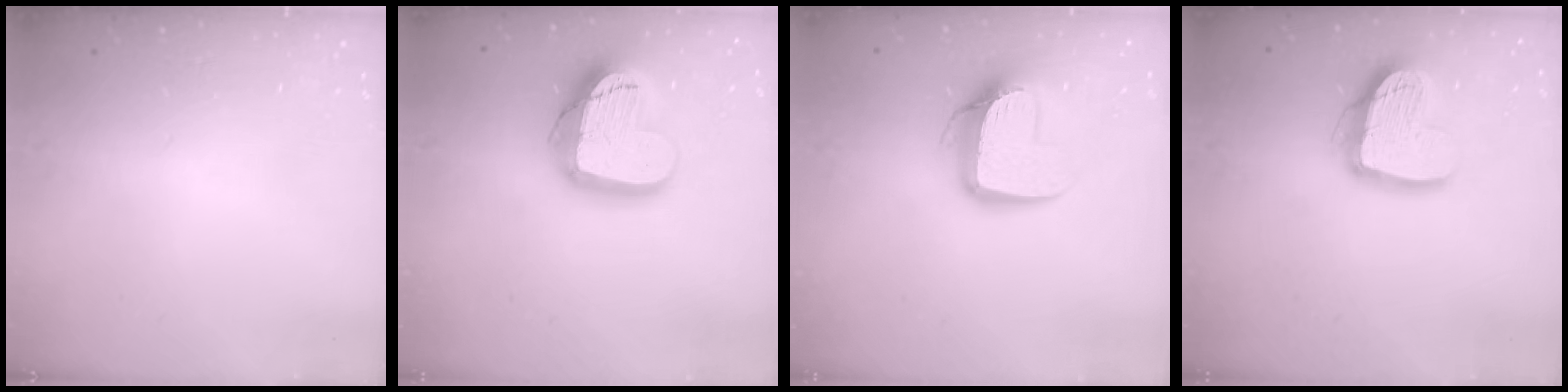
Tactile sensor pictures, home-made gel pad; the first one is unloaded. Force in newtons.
{"total": 19.5, "press": 19.4, "slide": 1.4}
{"total": 12.2, "press": 12.2, "slide": 1.2}
{"total": 14.9, "press": 14.8, "slide": 1.4}